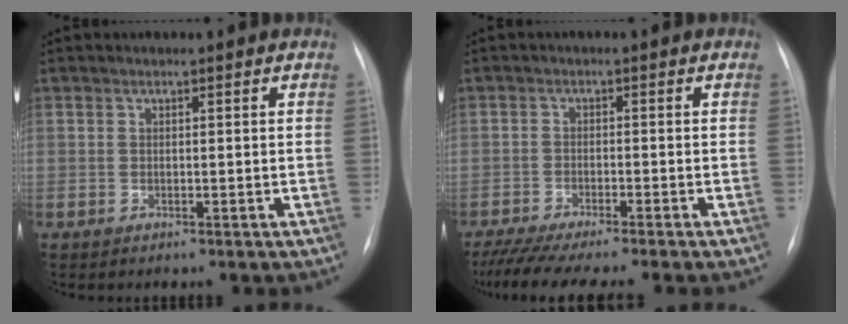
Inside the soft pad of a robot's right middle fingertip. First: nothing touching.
{"total": 9.7, "force": [-8.2, -0.9, 5.0], "torque": [-0.063, -0.027, -0.130]}